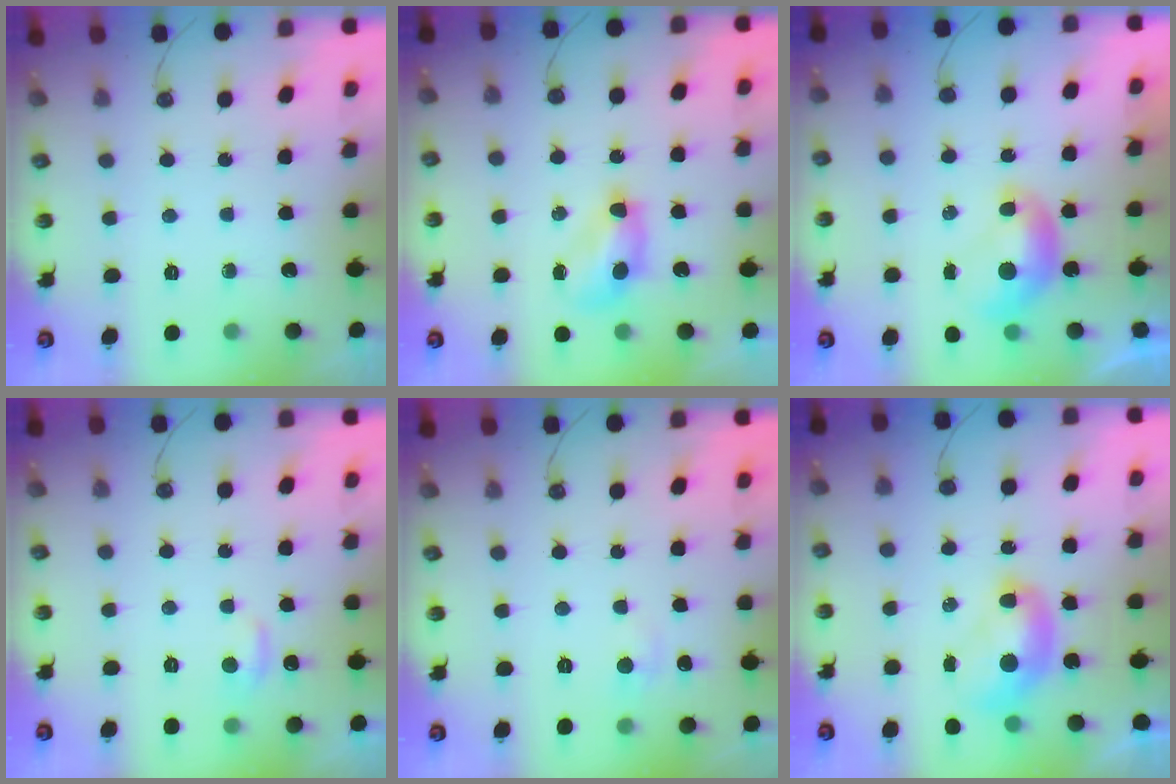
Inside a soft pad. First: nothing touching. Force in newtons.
{"total": 4.4, "press": 4.4, "slide": 0.8}
{"total": 0.0}
{"total": 1.0, "press": 0.7, "slide": 0.7}
{"total": 1.3, "press": 1.1, "slide": 0.5}
{"total": 2.1, "press": 2.1, "slide": 0.2}